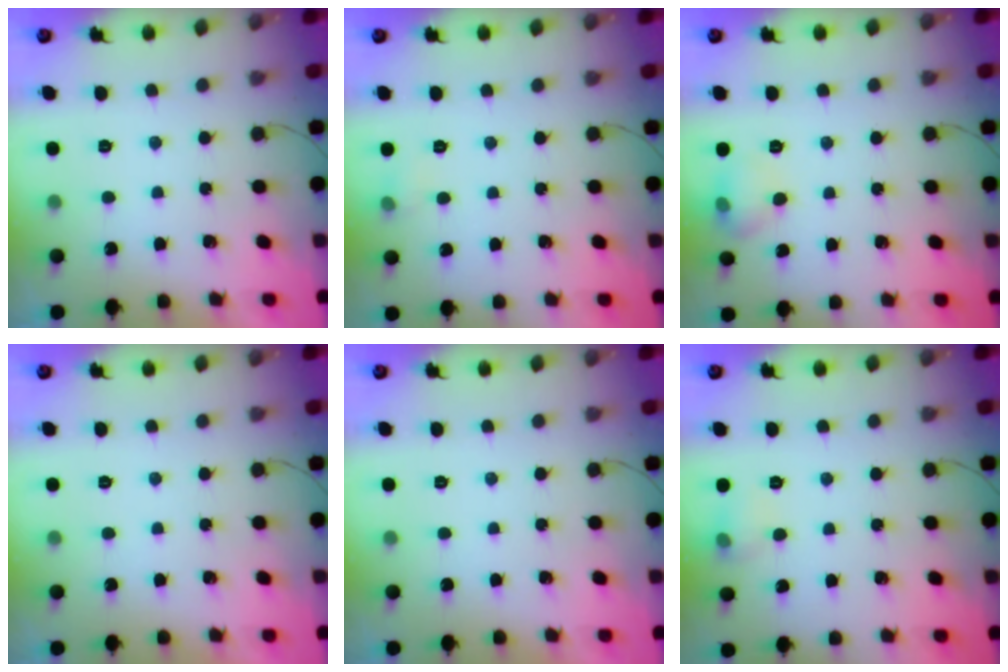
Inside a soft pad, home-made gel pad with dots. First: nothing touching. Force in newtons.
{"total": 3.4, "press": 3.2, "slide": 1.1}
{"total": 9.3, "press": 6.9, "slide": 6.2}
{"total": 0.0}
{"total": 0.0}
{"total": 6.3, "press": 6.1, "slide": 1.7}